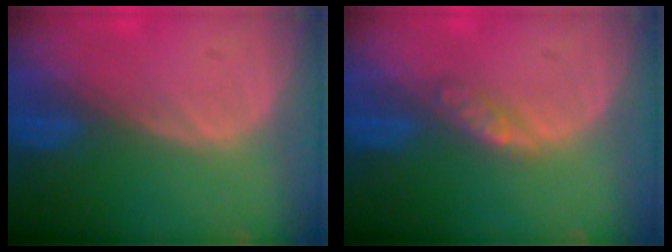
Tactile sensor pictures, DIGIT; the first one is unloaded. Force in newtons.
{"total": 2.4, "press": 2.4, "slide": 0.2}